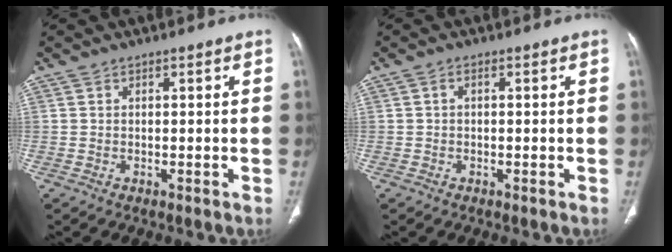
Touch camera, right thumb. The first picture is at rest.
{"total": 0.7, "force": [-0.1, 0.3, 0.6], "torque": [-0.010, 0.001, -0.005]}